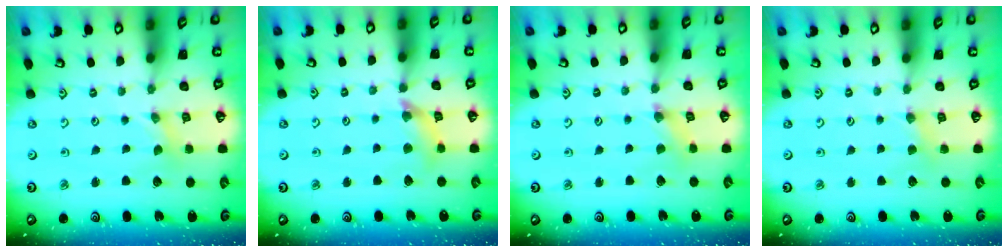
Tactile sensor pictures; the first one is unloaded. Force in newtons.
{"total": 9.2, "press": 9.2, "slide": 1.2}
{"total": 1.5, "press": 1.5, "slide": 0.2}
{"total": 2.8, "press": 2.8, "slide": 0.4}